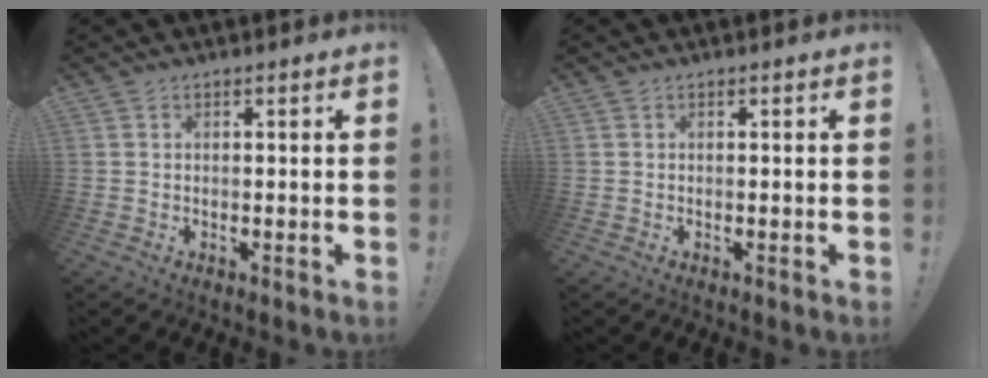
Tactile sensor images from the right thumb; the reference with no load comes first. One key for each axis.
{"total": 0.0}